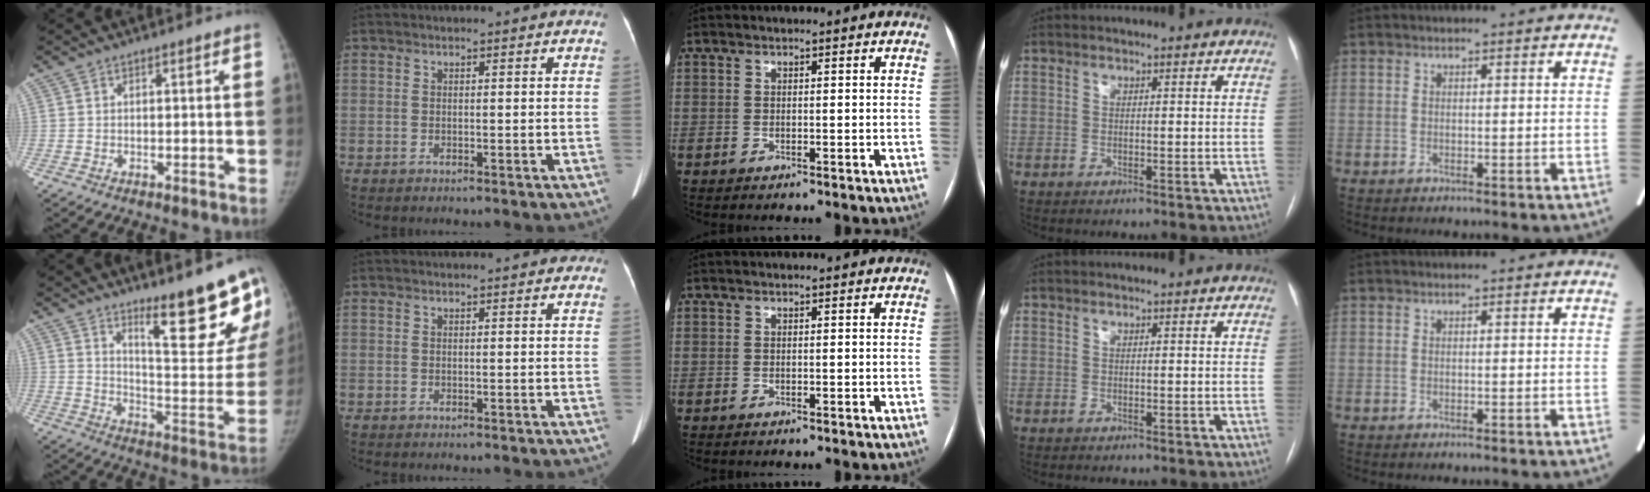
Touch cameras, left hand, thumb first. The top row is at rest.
{"thumb": {"total": 17.6, "force": [11.9, 4.0, 12.3], "torque": [-0.116, -0.100, 0.179]}, "index": {"total": 3.4, "force": [2.9, 1.1, 1.5], "torque": [-0.015, 0.011, 0.021]}}